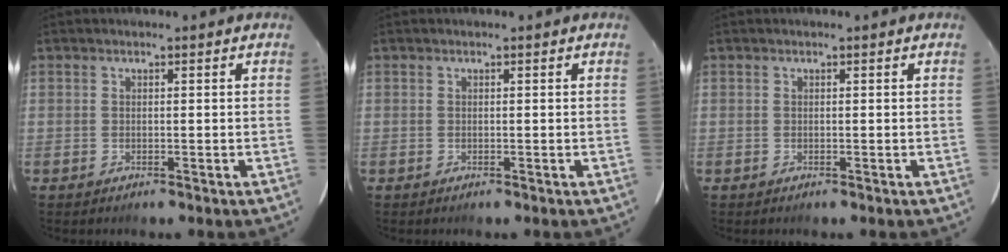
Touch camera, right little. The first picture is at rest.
{"total": 0.0}
{"total": 0.0}